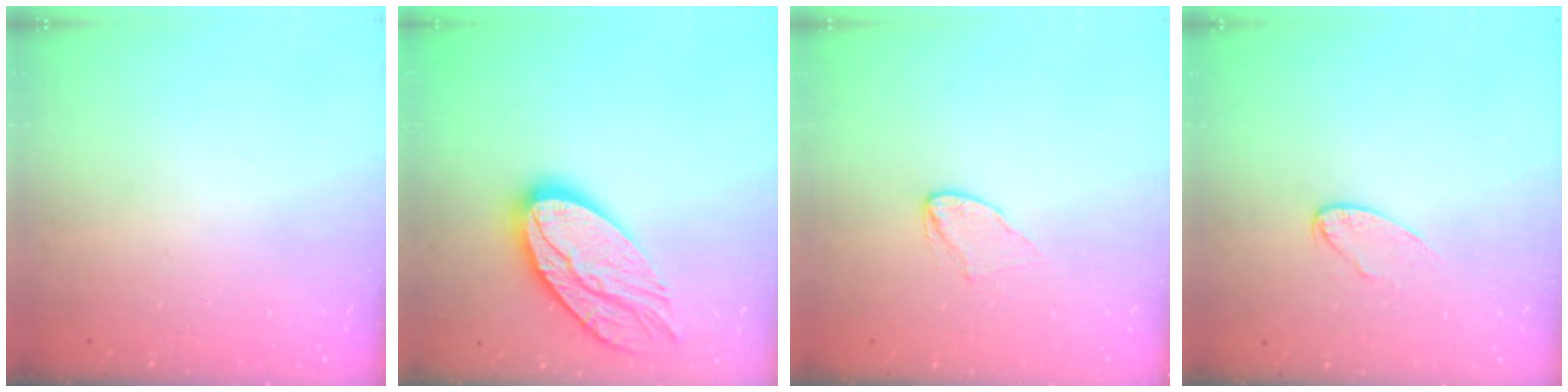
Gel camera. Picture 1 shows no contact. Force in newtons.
{"total": 20.1, "press": 20.0, "slide": 1.7}
{"total": 5.1, "press": 5.1, "slide": 0.2}
{"total": 7.6, "press": 7.6, "slide": 0.3}